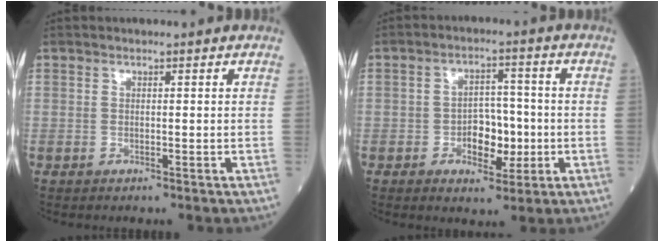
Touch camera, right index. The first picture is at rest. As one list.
[{"total": 6.1, "force": [-1.4, 3.5, 4.8], "torque": [-0.073, 0.009, -0.016]}]